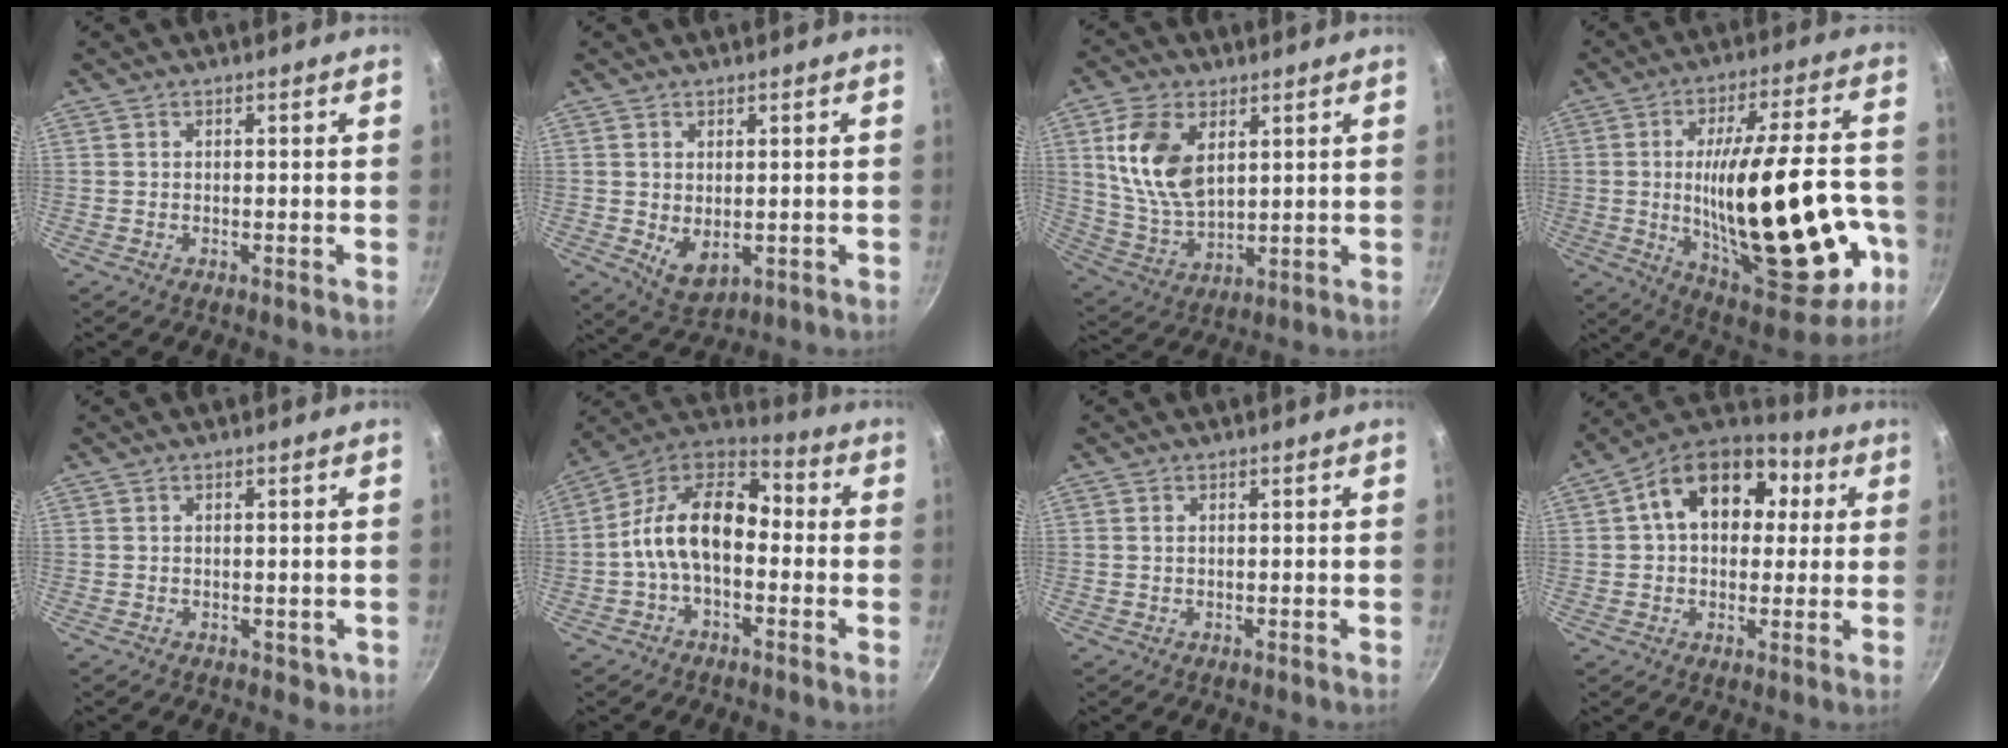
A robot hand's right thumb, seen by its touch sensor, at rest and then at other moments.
{"total": 5.5, "force": [0.1, 3.4, 4.3], "torque": [-0.067, -0.021, 0.014]}
{"total": 13.5, "force": [4.3, 8.0, 10.0], "torque": [-0.179, -0.022, 0.093]}
{"total": 31.2, "force": [-6.4, 12.0, 28.1], "torque": [-0.393, 0.019, -0.070]}
{"total": 1.7, "force": [0.2, 1.4, 0.9], "torque": [-0.006, 0.001, 0.008]}
{"total": 15.0, "force": [-1.6, 9.3, 11.7], "torque": [-0.183, 0.050, -0.054]}
{"total": 0.7, "force": [0.2, 0.4, 0.5], "torque": [-0.009, 0.001, 0.004]}
{"total": 17.3, "force": [4.1, 12.3, 11.5], "torque": [-0.156, 0.024, 0.047]}